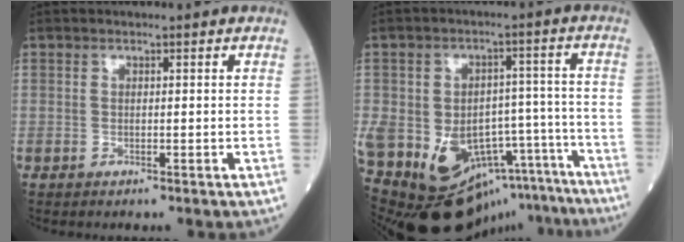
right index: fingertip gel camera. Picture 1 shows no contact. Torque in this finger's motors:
{"motor_torque": [2.14, 0.00, 1.05, 0.21]}